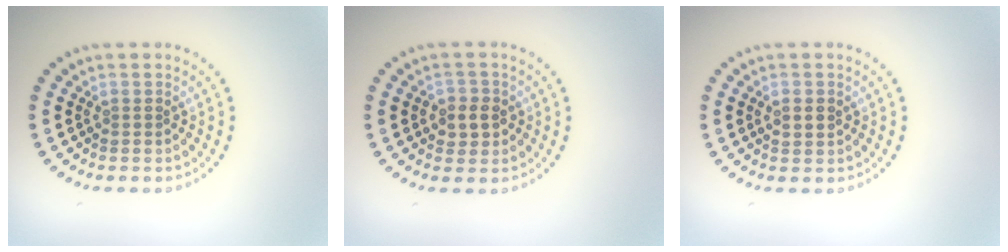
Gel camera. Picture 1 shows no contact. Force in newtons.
{"total": 2.1, "press": 2.0, "slide": 0.5}
{"total": 1.7, "press": 1.7, "slide": 0.1}